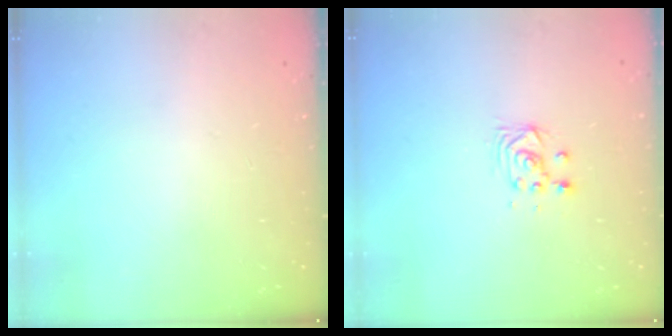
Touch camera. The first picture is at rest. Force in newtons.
{"total": 3.9, "press": 3.9, "slide": 0.2}